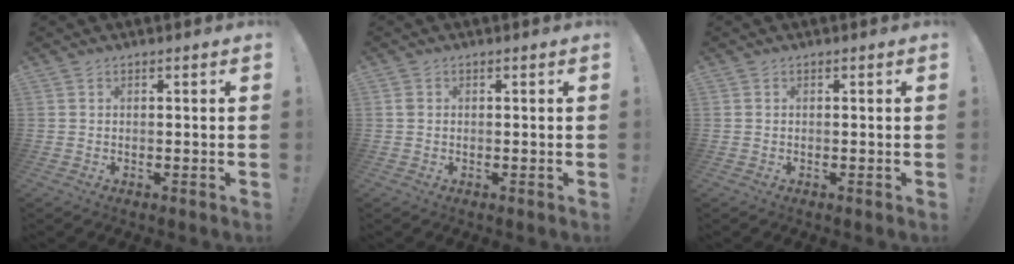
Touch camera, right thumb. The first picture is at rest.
{"total": 1.0, "force": [0.2, 0.9, 0.5], "torque": [-0.005, 0.002, 0.002]}
{"total": 0.0}